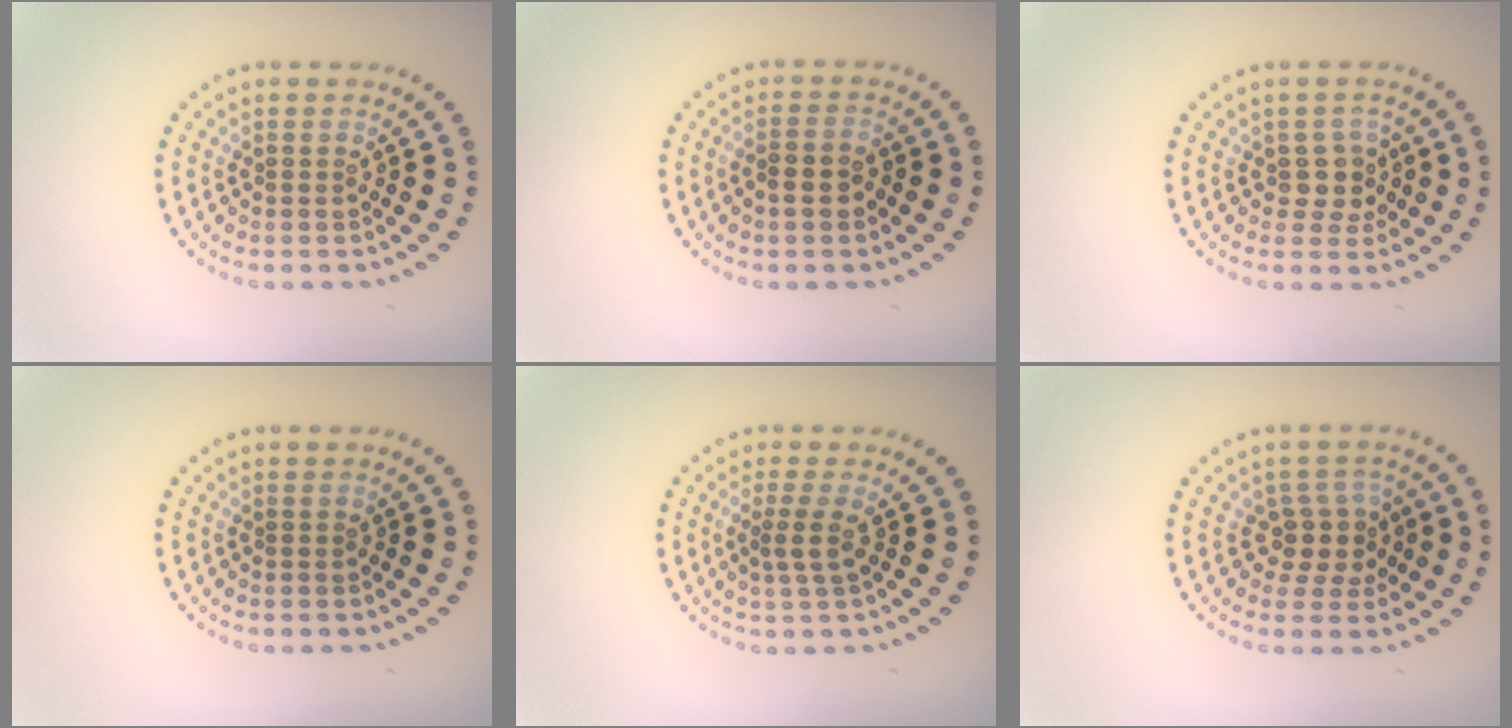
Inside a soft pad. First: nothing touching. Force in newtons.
{"total": 1.9, "press": 1.8, "slide": 0.4}
{"total": 2.4, "press": 2.0, "slide": 1.3}
{"total": 0.0}
{"total": 1.8, "press": 1.3, "slide": 1.3}
{"total": 2.9, "press": 2.3, "slide": 1.7}